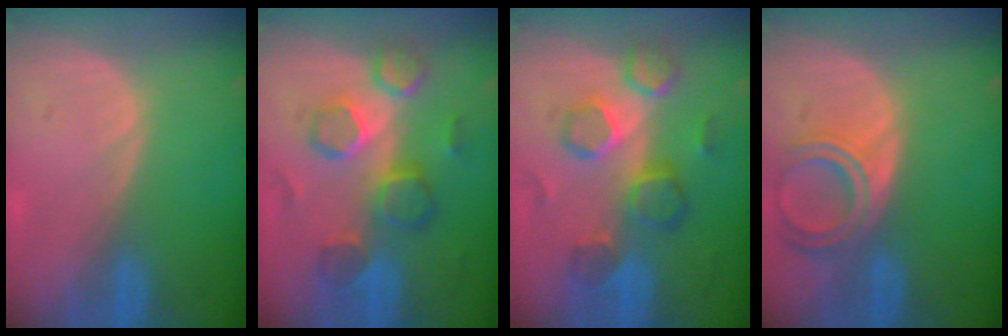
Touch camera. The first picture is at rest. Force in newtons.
{"total": 8.5, "press": 8.3, "slide": 2.1}
{"total": 8.5, "press": 8.3, "slide": 2.1}
{"total": 6.6, "press": 5.9, "slide": 2.9}